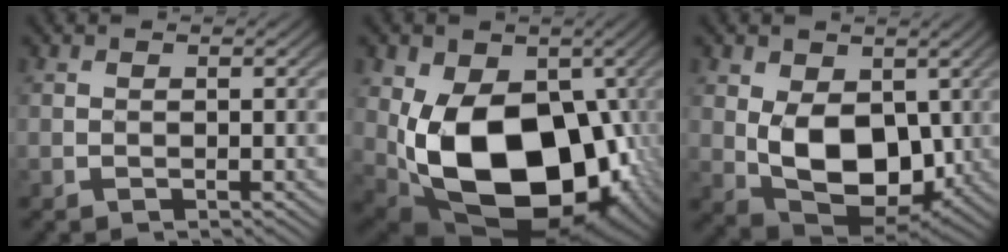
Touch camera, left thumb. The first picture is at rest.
{"total": 18.6, "force": [-2.6, 12.5, 13.5], "torque": [-0.230, -0.060, -0.028]}
{"total": 10.6, "force": [-0.2, 7.1, 7.9], "torque": [-0.171, -0.006, -0.005]}